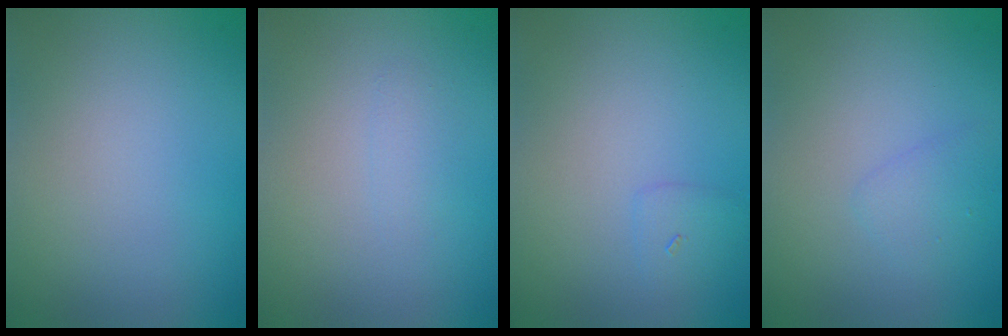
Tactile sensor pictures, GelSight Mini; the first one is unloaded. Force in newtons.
{"total": 0.8, "press": 0.8, "slide": 0.0}
{"total": 0.5, "press": 0.5, "slide": 0.0}
{"total": 1.3, "press": 1.3, "slide": 0.1}